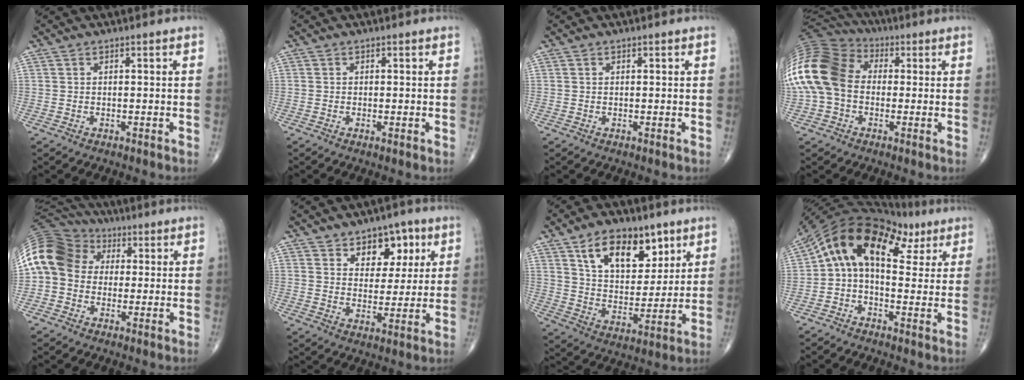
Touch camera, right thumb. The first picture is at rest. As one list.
[{"total": 0.9, "force": [-0.1, 0.2, 0.8], "torque": [-0.020, -0.004, -0.006]}, {"total": 0.0}, {"total": 19.2, "force": [0.2, 14.4, 12.7], "torque": [-0.291, 0.042, -0.003]}, {"total": 16.3, "force": [2.1, 13.4, 9.1], "torque": [-0.191, 0.050, 0.029]}, {"total": 9.4, "force": [4.6, 6.2, 5.4], "torque": [-0.035, -0.019, 0.067]}, {"total": 15.6, "force": [8.1, 9.0, 9.8], "torque": [-0.116, -0.040, 0.145]}, {"total": 17.5, "force": [6.1, 10.5, 12.6], "torque": [-0.184, 0.050, 0.089]}]